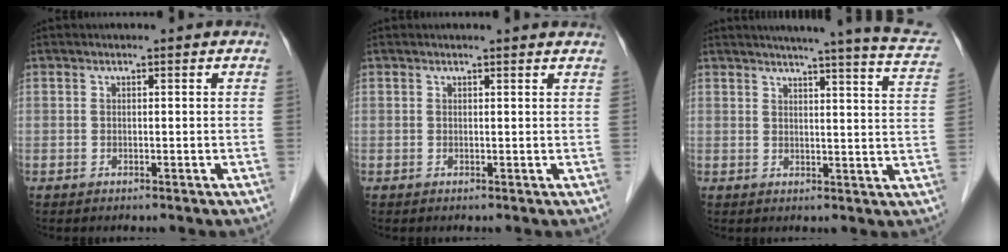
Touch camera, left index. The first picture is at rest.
{"total": 2.8, "force": [2.8, 0.1, 0.6], "torque": [-0.012, 0.003, 0.021]}
{"total": 17.4, "force": [15.1, 0.7, 8.5], "torque": [-0.110, -0.023, 0.164]}